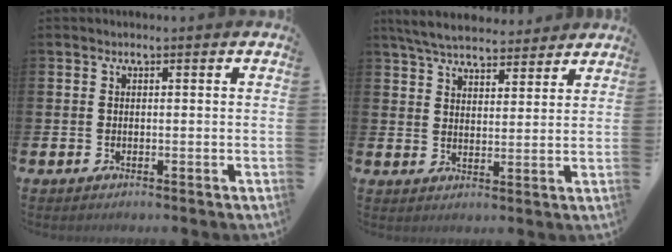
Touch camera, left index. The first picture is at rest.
{"total": 6.1, "force": [5.8, 1.3, 1.3], "torque": [-0.039, -0.026, 0.105]}